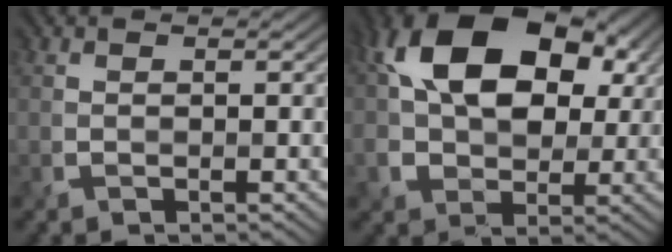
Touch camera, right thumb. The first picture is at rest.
{"total": 16.0, "force": [4.2, 10.6, 11.2], "torque": [-0.204, 0.023, 0.067]}